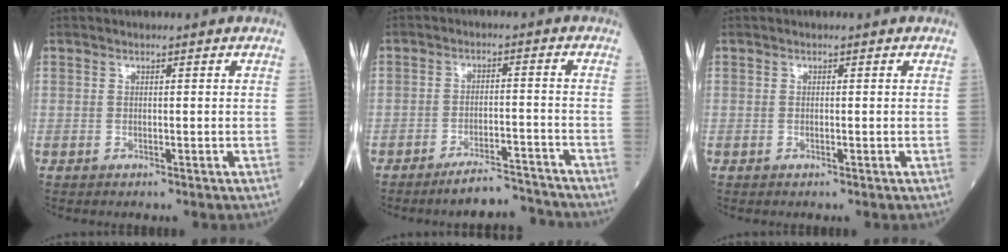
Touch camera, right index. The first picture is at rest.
{"total": 6.4, "force": [-6.1, 1.2, 1.6], "torque": [-0.025, 0.008, -0.100]}
{"total": 0.0}